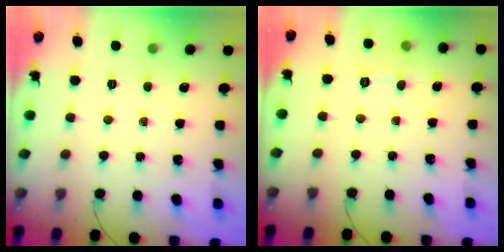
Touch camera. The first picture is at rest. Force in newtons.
{"total": 4.8, "press": 4.5, "slide": 1.4}